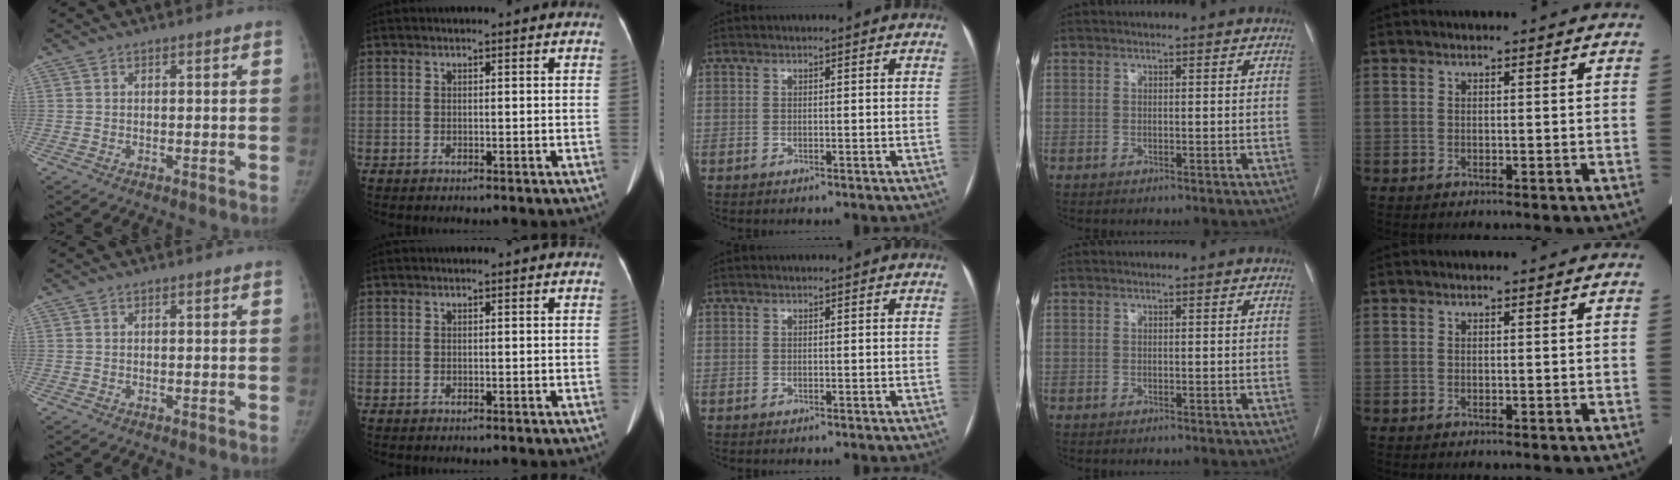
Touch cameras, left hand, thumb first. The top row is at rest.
{}